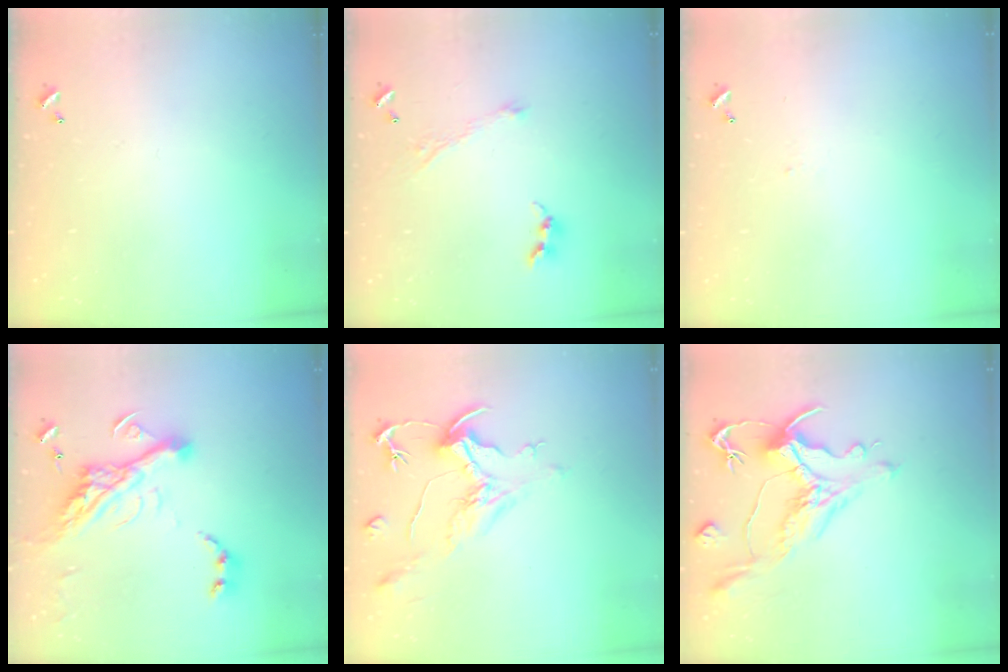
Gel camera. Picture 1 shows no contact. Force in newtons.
{"total": 2.9, "press": 2.8, "slide": 0.4}
{"total": 2.1, "press": 2.1, "slide": 0.2}
{"total": 19.3, "press": 19.1, "slide": 2.5}
{"total": 2.0, "press": 1.5, "slide": 1.3}
{"total": 2.2, "press": 1.7, "slide": 1.4}